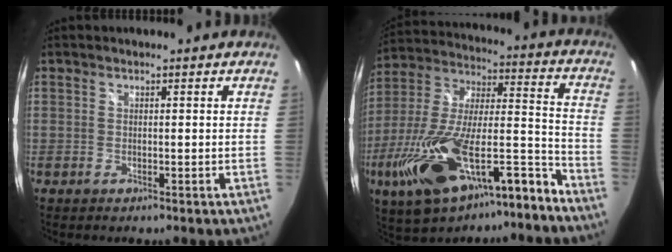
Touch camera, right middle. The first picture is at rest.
{"total": 24.3, "force": [-15.4, 7.4, 17.2], "torque": [-0.319, -0.019, -0.262]}